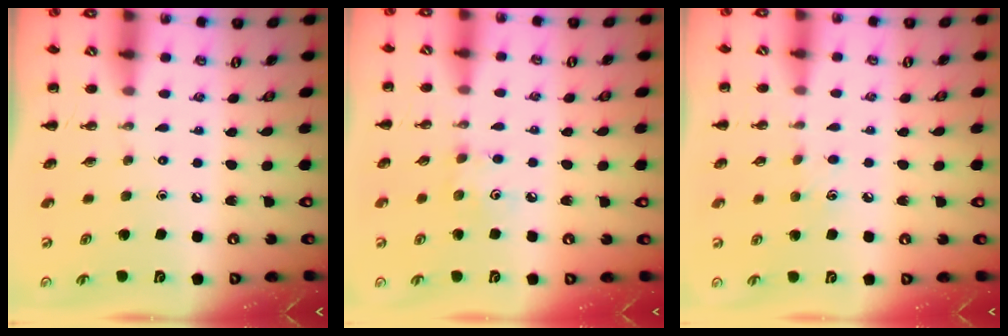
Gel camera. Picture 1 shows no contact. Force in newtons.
{"total": 4.7, "press": 4.5, "slide": 1.1}
{"total": 4.7, "press": 4.5, "slide": 1.3}